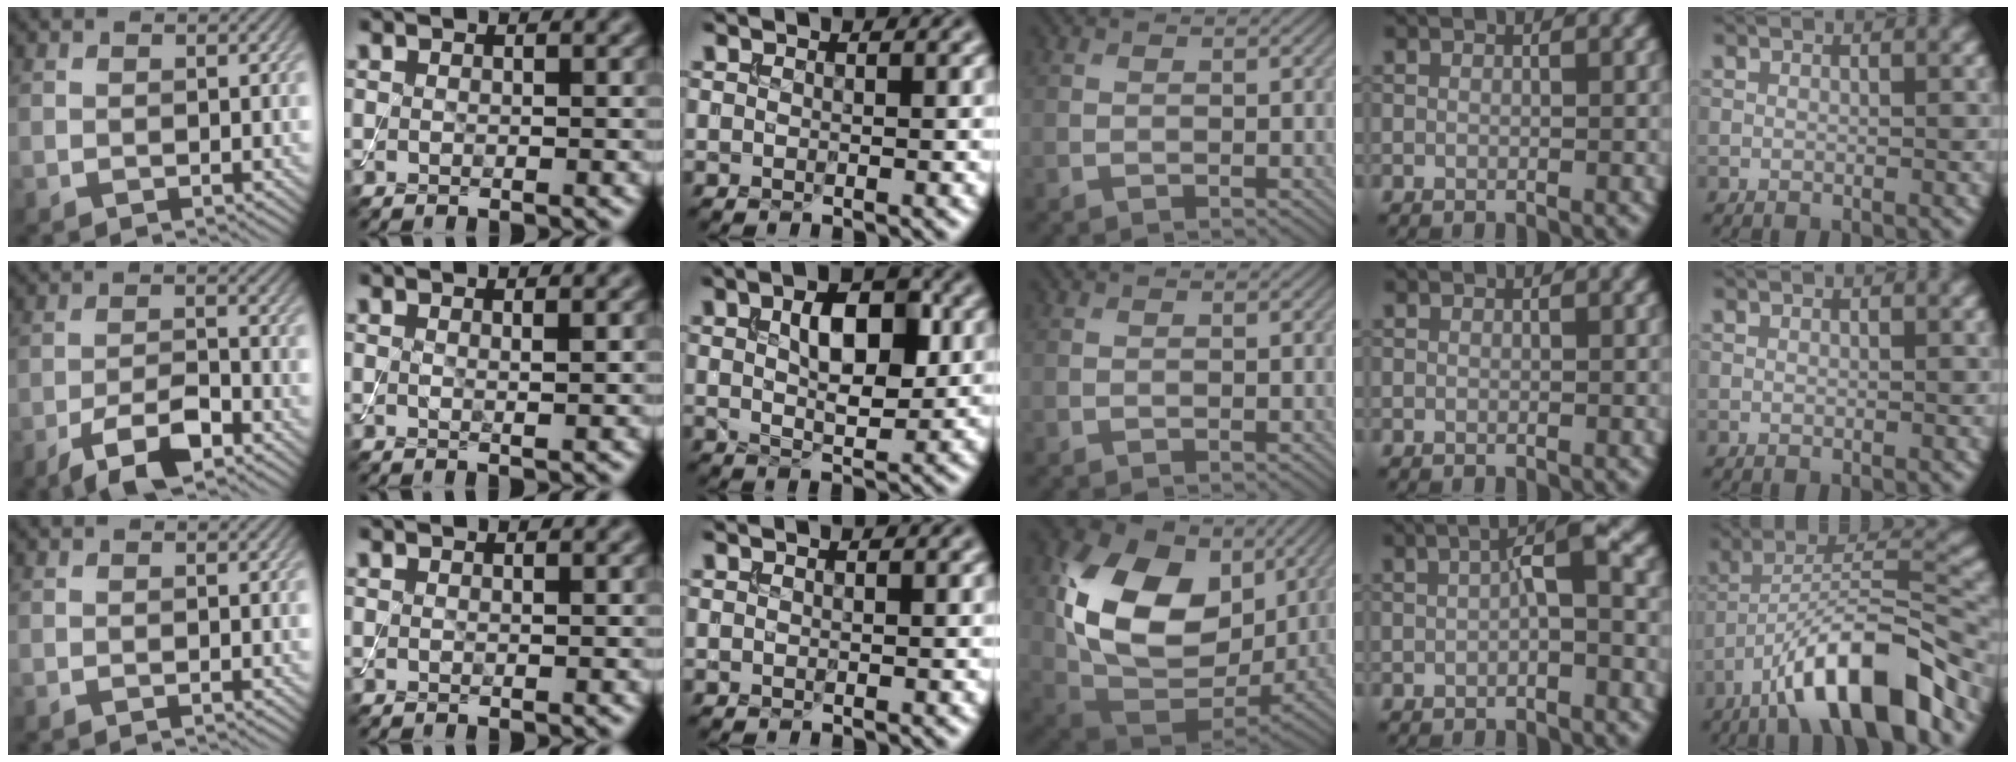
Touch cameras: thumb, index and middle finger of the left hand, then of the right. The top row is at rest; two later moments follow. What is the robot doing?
{"motion": "assemble", "object": "toy tower of hanoi"}